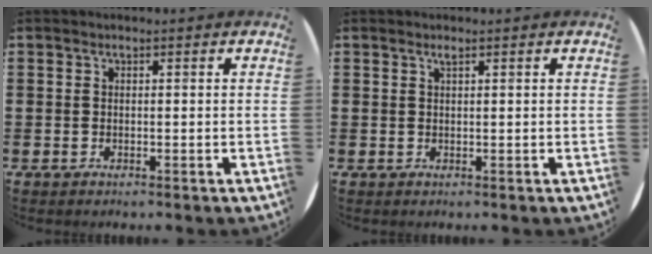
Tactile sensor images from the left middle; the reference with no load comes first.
{"total": 0.6, "force": [0.4, 0.0, 0.4], "torque": [-0.008, 0.000, 0.008]}